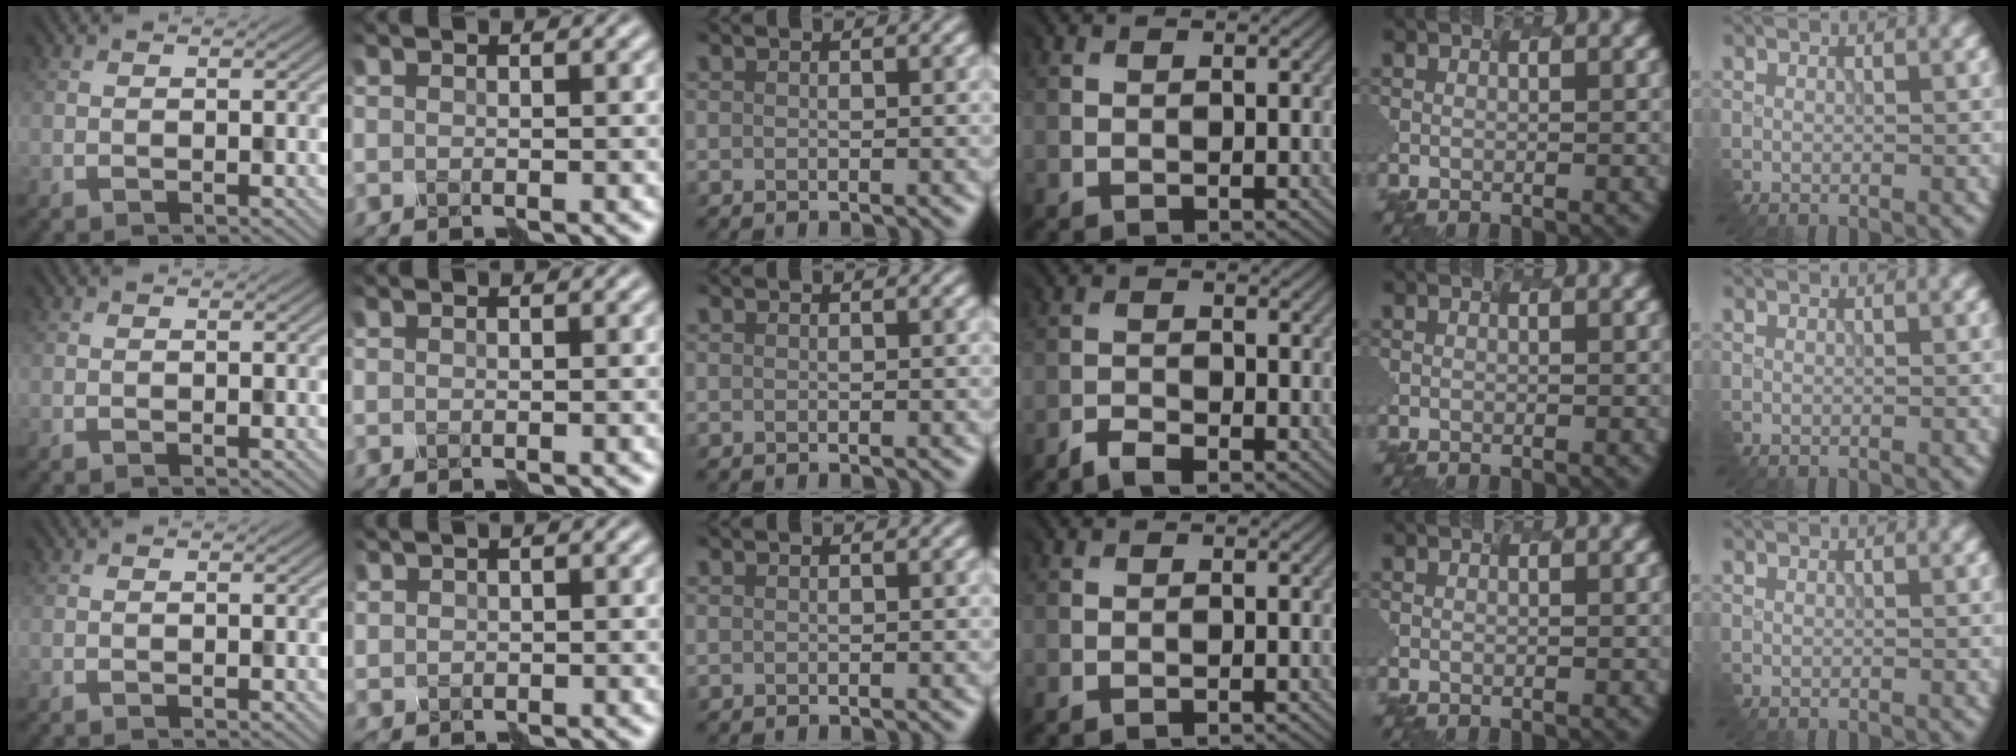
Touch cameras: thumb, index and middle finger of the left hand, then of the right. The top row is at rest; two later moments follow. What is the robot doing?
{"motion": "assemble", "object": "hinged jar"}